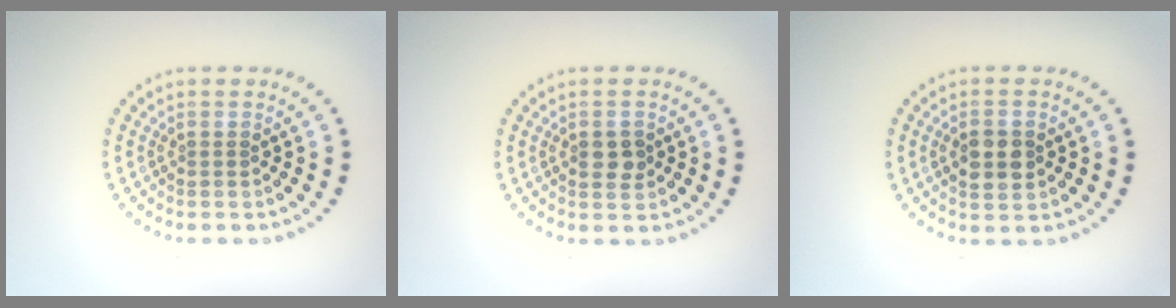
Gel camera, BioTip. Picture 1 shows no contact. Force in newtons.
{"total": 2.0, "press": 2.0, "slide": 0.1}
{"total": 2.9, "press": 2.9, "slide": 0.0}